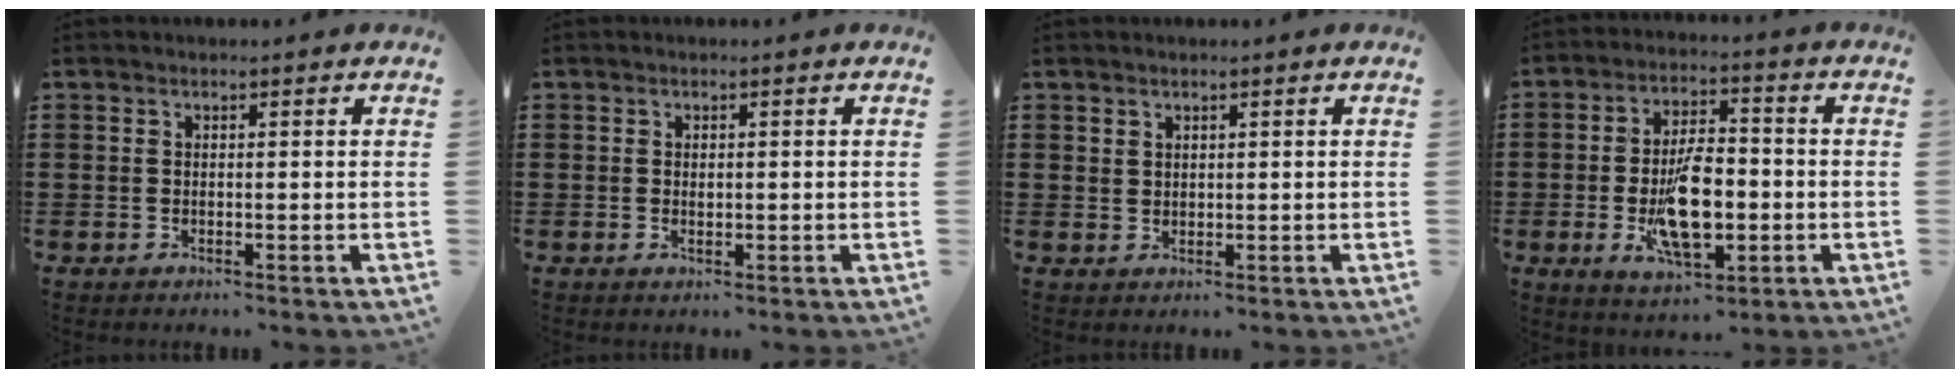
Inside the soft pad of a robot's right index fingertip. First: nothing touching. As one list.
[{"total": 0.8, "force": [0.1, 0.3, 0.8], "torque": [-0.017, -0.001, 0.002]}, {"total": 1.4, "force": [1.1, 0.8, 0.1], "torque": [-0.003, 0.001, 0.023]}, {"total": 11.0, "force": [-2.3, 4.8, 9.6], "torque": [-0.184, -0.010, -0.038]}]